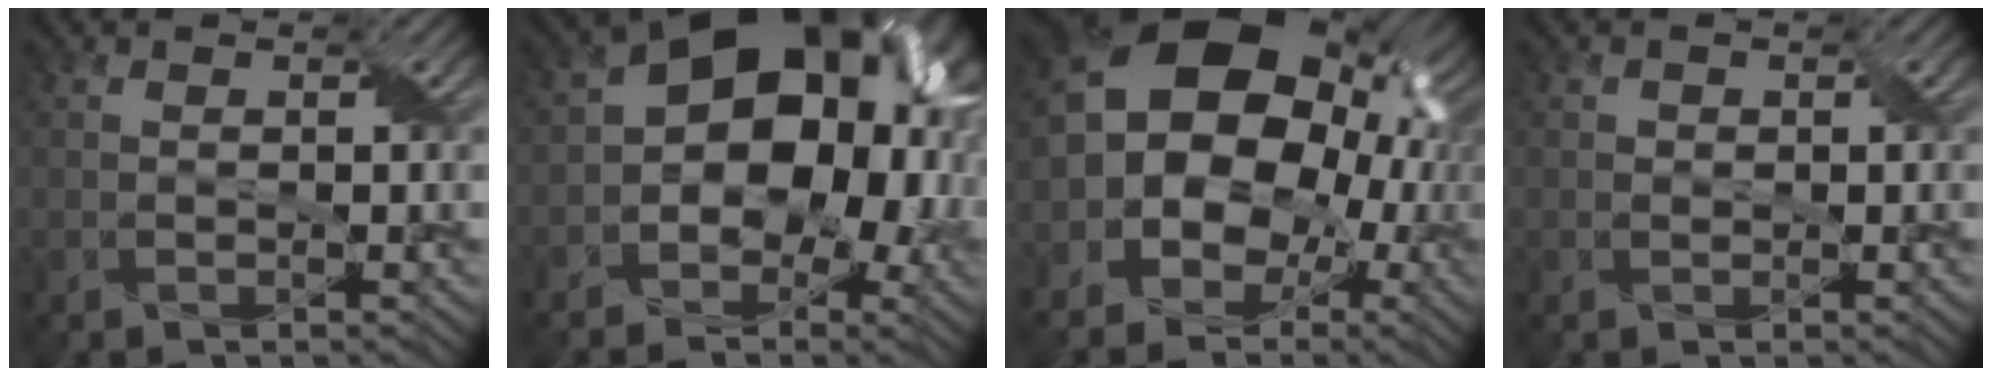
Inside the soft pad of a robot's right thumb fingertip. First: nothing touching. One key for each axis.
{"total": 16.9, "fx": 0.1, "fy": 12.1, "fz": 11.7, "tx": -0.123, "ty": 0.006, "tz": -0.016}
{"total": 20.6, "fx": 1.2, "fy": 17.3, "fz": 11.1, "tx": -0.196, "ty": 0.006, "tz": -0.019}
{"total": 0.7, "fx": 0.1, "fy": 0.7, "fz": 0.0, "tx": -0.001, "ty": -0.001, "tz": 0.000}